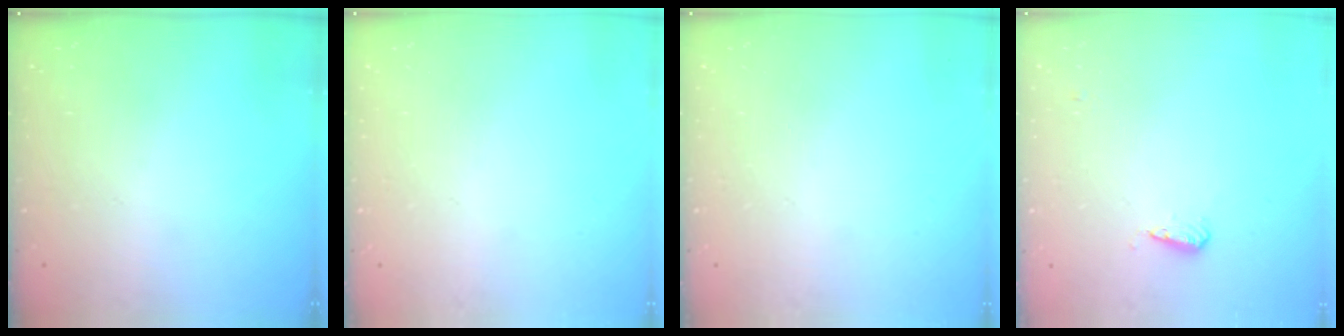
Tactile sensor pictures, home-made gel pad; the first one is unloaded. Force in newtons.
{"total": 0.0}
{"total": 0.0}
{"total": 5.5, "press": 5.4, "slide": 0.9}